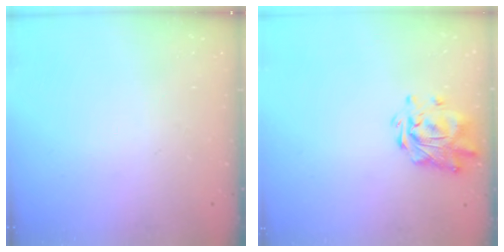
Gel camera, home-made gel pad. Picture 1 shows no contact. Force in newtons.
{"total": 1.9, "press": 1.8, "slide": 0.6}